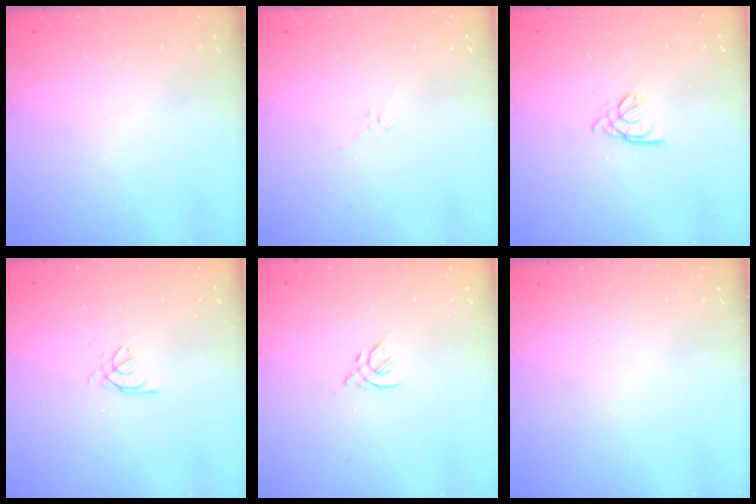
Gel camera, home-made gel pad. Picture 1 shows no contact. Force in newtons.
{"total": 2.1, "press": 2.0, "slide": 0.6}
{"total": 2.6, "press": 2.6, "slide": 0.6}
{"total": 0.9, "press": 0.8, "slide": 0.4}
{"total": 2.7, "press": 2.6, "slide": 0.8}
{"total": 0.0}